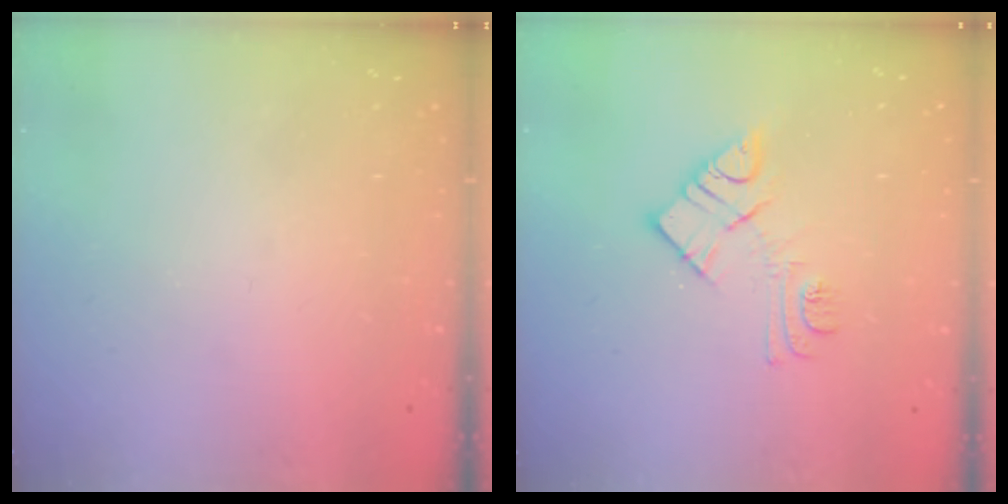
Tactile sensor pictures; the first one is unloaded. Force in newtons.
{"total": 11.0, "press": 11.0, "slide": 0.6}